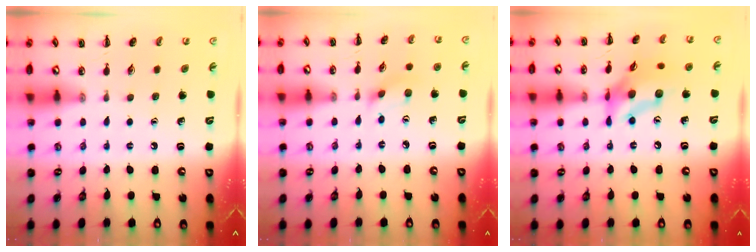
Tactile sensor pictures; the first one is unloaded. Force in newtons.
{"total": 2.7, "press": 2.6, "slide": 0.8}
{"total": 13.3, "press": 12.9, "slide": 3.5}